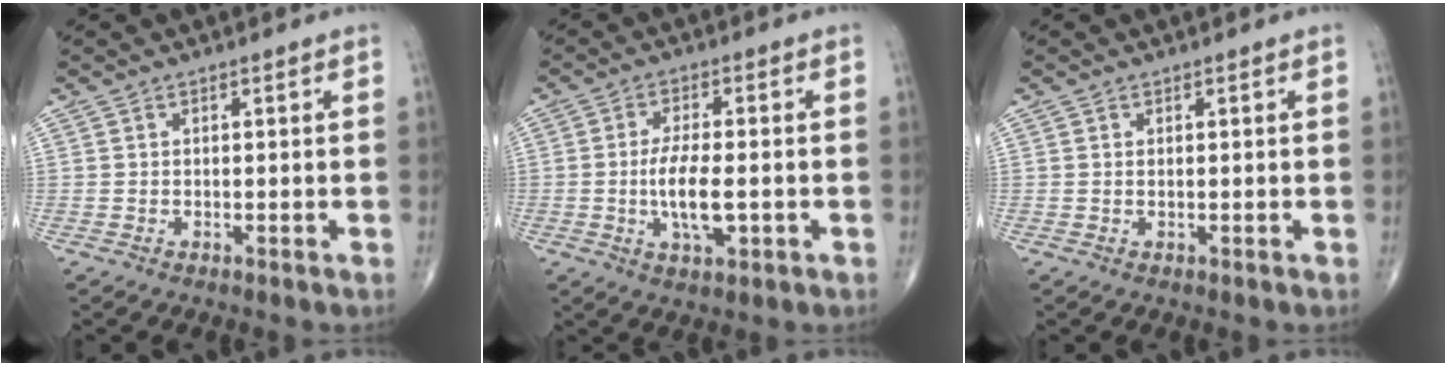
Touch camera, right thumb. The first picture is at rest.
{"total": 7.6, "force": [-1.3, 3.0, 6.9], "torque": [-0.131, -0.003, -0.023]}
{"total": 0.0}